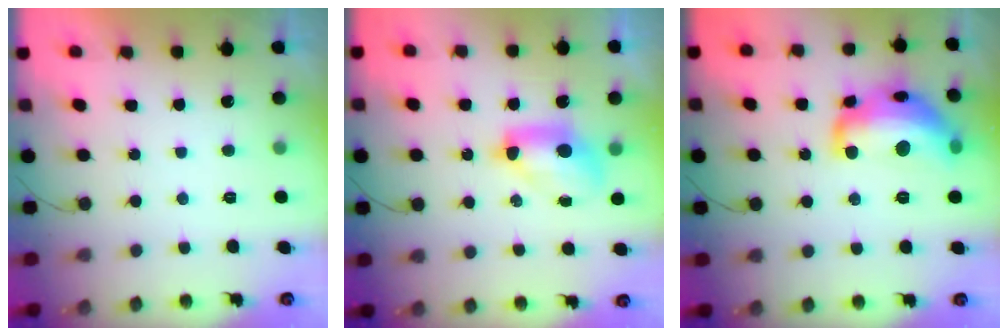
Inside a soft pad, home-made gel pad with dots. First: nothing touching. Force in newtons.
{"total": 9.4, "press": 9.4, "slide": 1.2}
{"total": 18.8, "press": 18.8, "slide": 0.9}